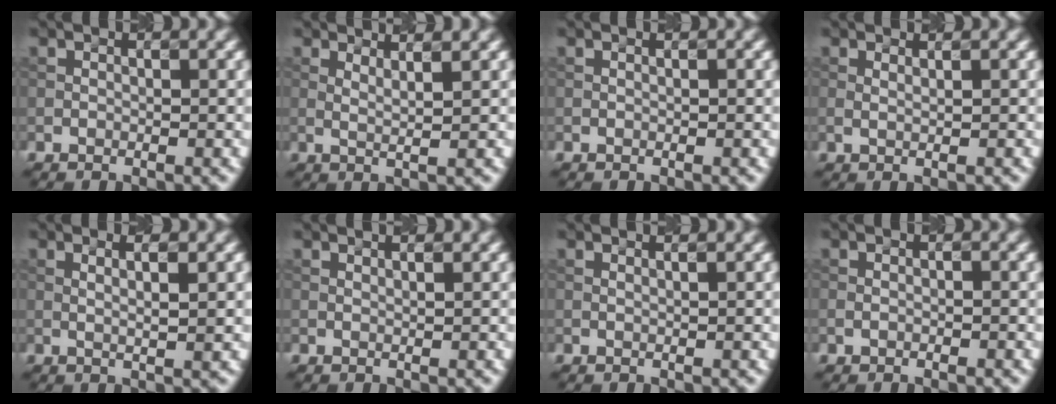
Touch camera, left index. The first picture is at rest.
{"total": 2.3, "force": [1.3, 0.4, 1.9], "torque": [-0.031, -0.004, 0.014]}
{"total": 0.0}
{"total": 1.3, "force": [0.5, 0.4, 1.1], "torque": [-0.017, -0.002, 0.003]}
{"total": 2.8, "force": [0.9, 0.7, 2.5], "torque": [-0.028, 0.002, 0.005]}
{"total": 1.3, "force": [1.1, 0.3, 0.7], "torque": [-0.009, -0.001, 0.010]}
{"total": 1.3, "force": [0.9, 0.4, 0.8], "torque": [-0.007, -0.001, 0.001]}
{"total": 0.7, "force": [-0.2, 0.3, 0.6], "torque": [-0.012, -0.001, -0.002]}